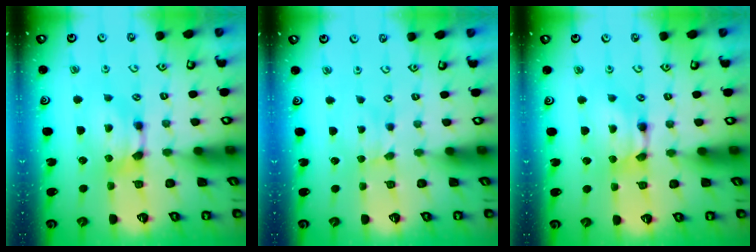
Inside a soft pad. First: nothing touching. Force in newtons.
{"total": 2.7, "press": 2.6, "slide": 0.4}
{"total": 1.6, "press": 1.6, "slide": 0.1}